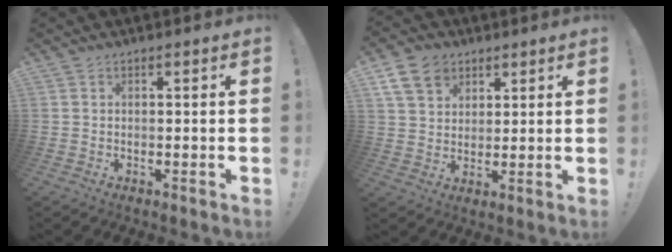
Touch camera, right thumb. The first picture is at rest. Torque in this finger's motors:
{"motor_torque": [0.88, 0.87, 0.62, 0.42, 0.13]}